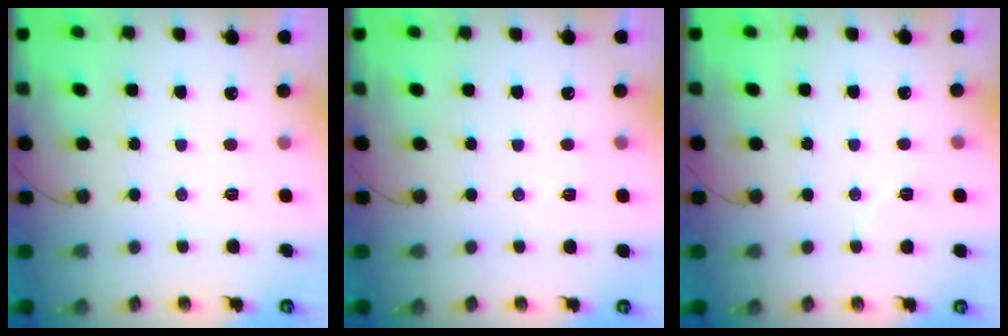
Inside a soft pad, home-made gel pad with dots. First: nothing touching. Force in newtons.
{"total": 2.6, "press": 1.3, "slide": 2.2}
{"total": 4.5, "press": 4.5, "slide": 0.5}